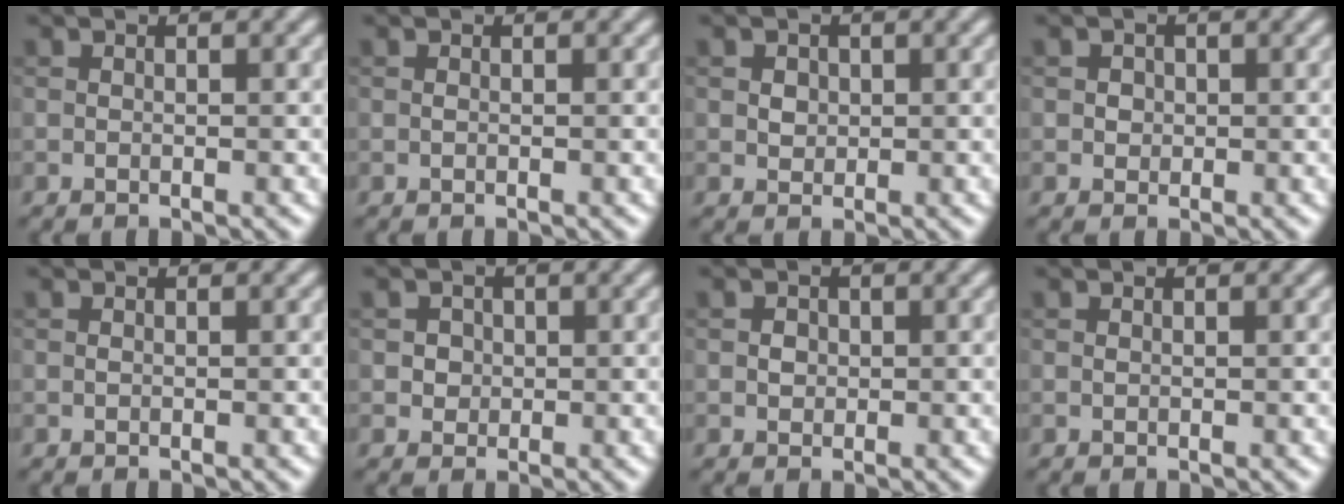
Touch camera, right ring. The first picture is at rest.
{"total": 0.0}
{"total": 1.2, "force": [0.3, 1.1, 0.5], "torque": [-0.009, 0.000, 0.006]}
{"total": 0.9, "force": [0.2, 0.9, 0.3], "torque": [0.002, -0.001, 0.002]}
{"total": 0.0}
{"total": 1.6, "force": [0.4, 1.5, 0.5], "torque": [0.000, 0.000, 0.013]}
{"total": 1.0, "force": [0.1, 0.9, 0.4], "torque": [-0.004, -0.002, 0.000]}
{"total": 0.0}